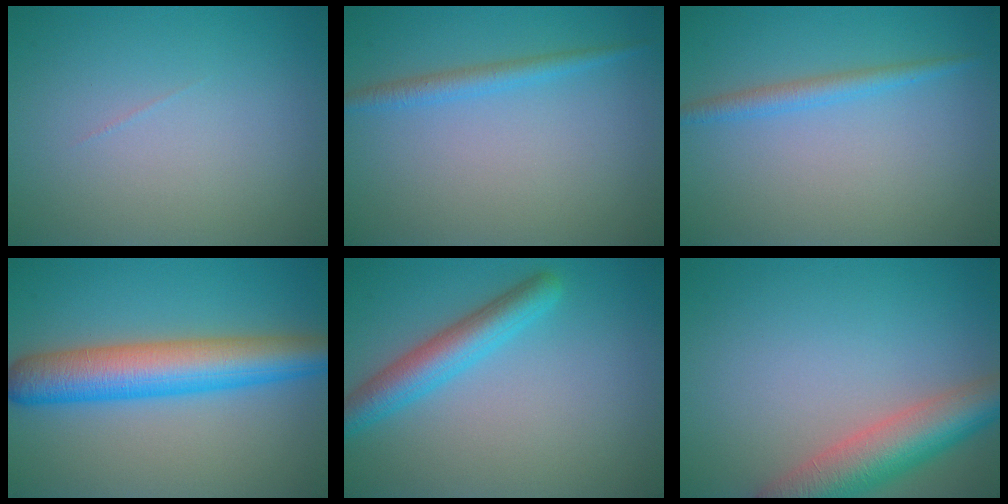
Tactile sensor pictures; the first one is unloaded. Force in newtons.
{"total": 1.9, "press": 1.9, "slide": 0.1}
{"total": 1.9, "press": 1.9, "slide": 0.1}
{"total": 8.0, "press": 8.0, "slide": 0.2}
{"total": 4.1, "press": 4.1, "slide": 0.1}
{"total": 6.7, "press": 6.7, "slide": 0.5}